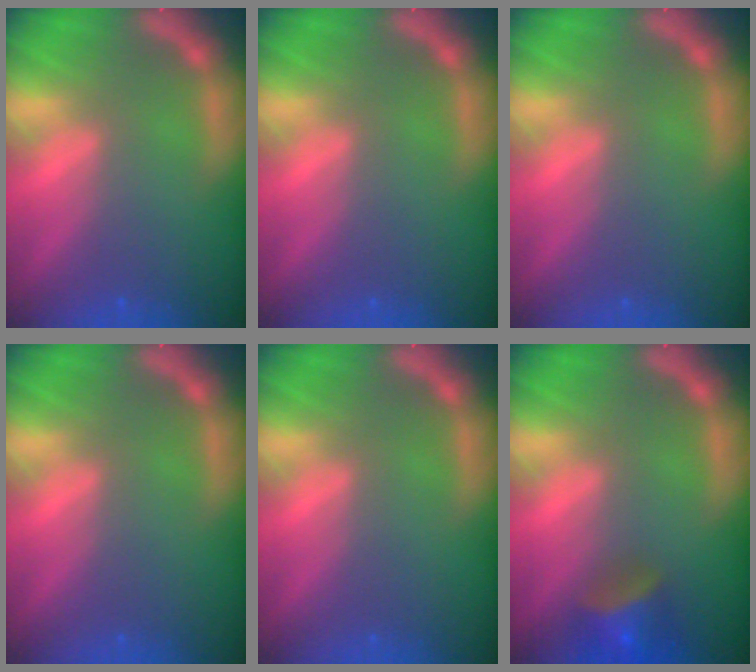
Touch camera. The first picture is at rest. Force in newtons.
{"total": 0.0}
{"total": 0.0}
{"total": 0.0}
{"total": 0.0}
{"total": 4.5}